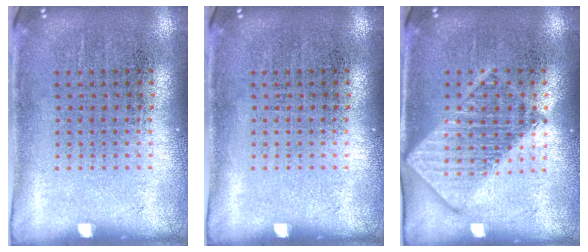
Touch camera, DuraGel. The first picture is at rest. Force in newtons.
{"total": 0.0}
{"total": 2.8, "press": 2.8, "slide": 0.4}